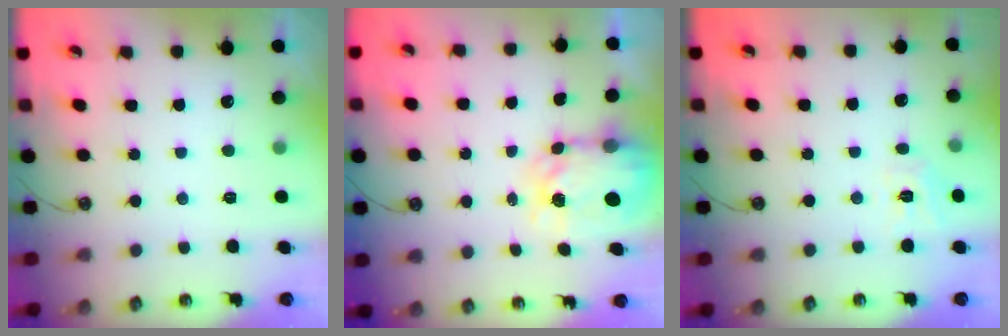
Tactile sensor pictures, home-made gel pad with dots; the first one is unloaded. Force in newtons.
{"total": 6.8, "press": 6.8, "slide": 0.6}
{"total": 7.5, "press": 7.4, "slide": 0.5}